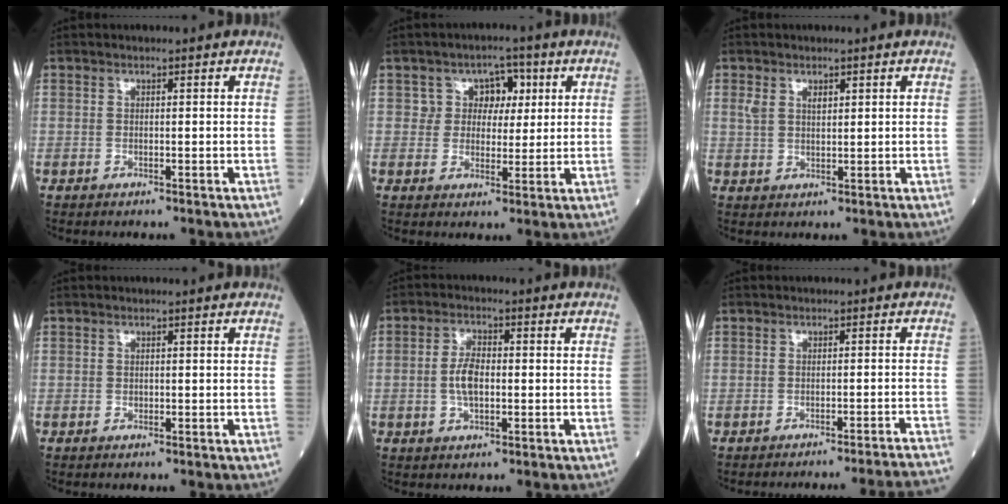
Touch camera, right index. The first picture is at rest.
{"total": 5.1, "force": [1.7, 4.5, 1.9], "torque": [-0.011, 0.016, 0.022]}
{"total": 2.9, "force": [1.4, 1.5, 2.0], "torque": [-0.044, 0.011, 0.032]}
{"total": 0.0}
{"total": 4.4, "force": [-0.5, 2.0, 3.9], "torque": [-0.081, 0.005, -0.011]}
{"total": 13.6, "force": [-13.0, -2.8, 2.4], "torque": [0.000, -0.023, -0.149]}